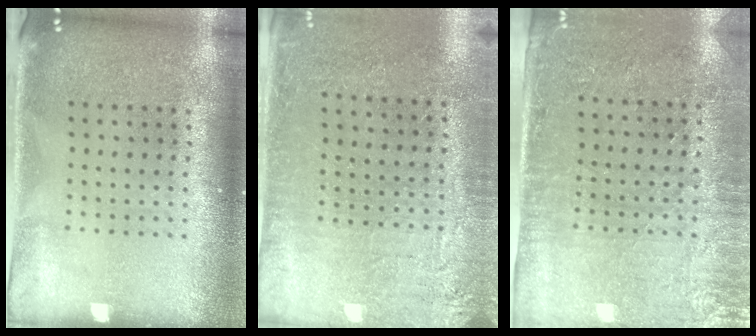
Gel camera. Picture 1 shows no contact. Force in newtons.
{"total": 2.8, "press": 2.6, "slide": 1.1}
{"total": 2.9, "press": 2.5, "slide": 1.5}